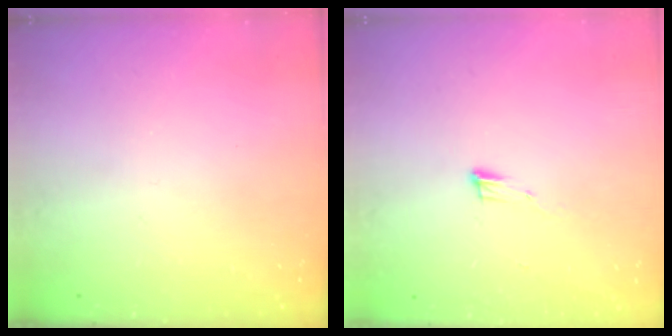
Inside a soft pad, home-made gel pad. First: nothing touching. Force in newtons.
{"total": 5.1, "press": 4.9, "slide": 1.1}